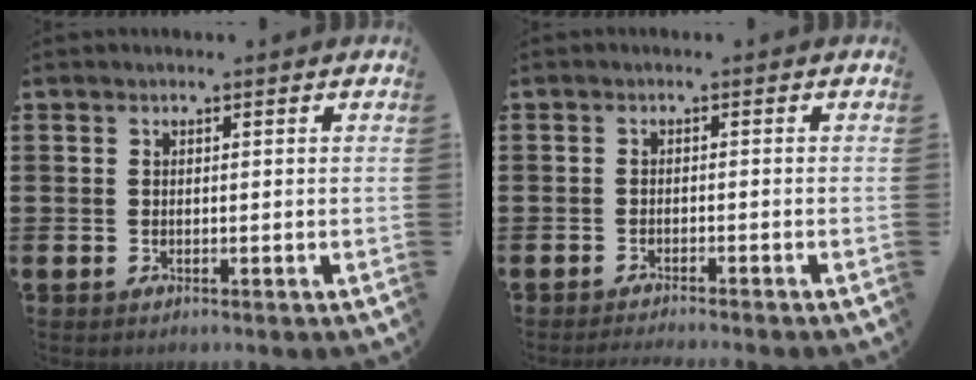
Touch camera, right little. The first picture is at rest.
{"total": 1.1, "force": [-1.0, -0.2, 0.2], "torque": [-0.003, -0.001, -0.021]}